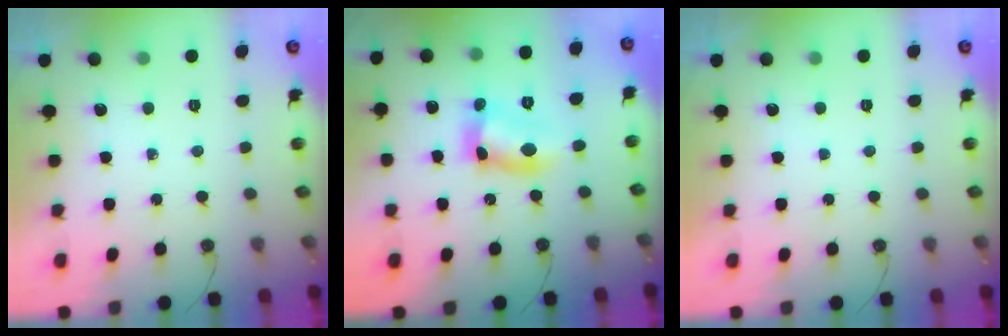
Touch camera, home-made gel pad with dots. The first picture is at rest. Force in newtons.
{"total": 12.3, "press": 12.3, "slide": 0.7}
{"total": 0.0}